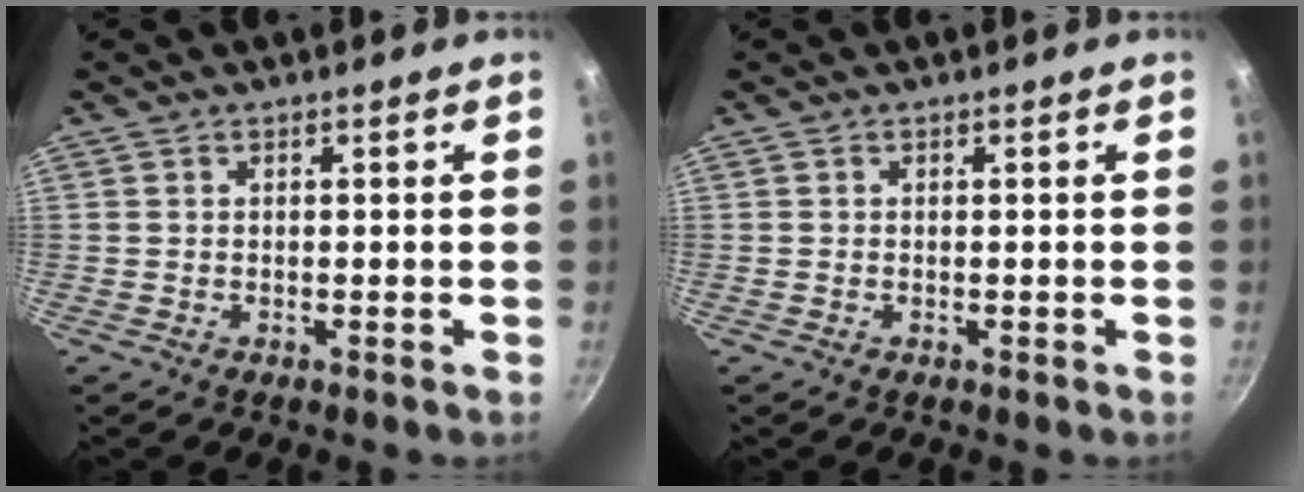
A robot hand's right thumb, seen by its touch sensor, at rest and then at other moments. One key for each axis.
{"total": 0.0}